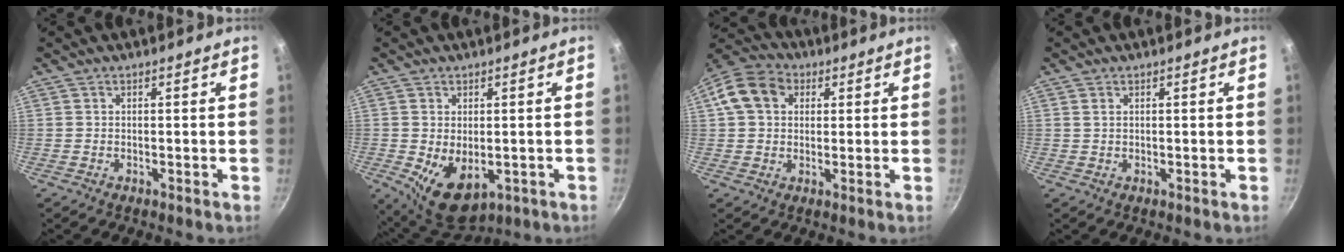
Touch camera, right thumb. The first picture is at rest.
{"total": 9.6, "force": [-1.7, 5.9, 7.4], "torque": [-0.103, -0.017, -0.008]}
{"total": 10.2, "force": [2.6, 8.0, 5.7], "torque": [-0.081, 0.019, 0.028]}
{"total": 0.8, "force": [0.4, 0.4, 0.5], "torque": [-0.011, 0.002, 0.008]}